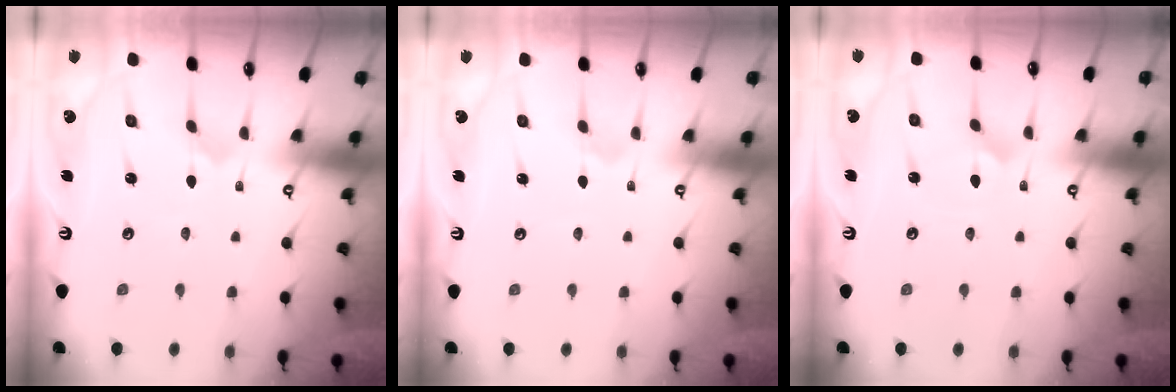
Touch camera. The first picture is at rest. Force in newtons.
{"total": 1.4, "press": 1.4, "slide": 0.1}
{"total": 2.2, "press": 2.2, "slide": 0.1}